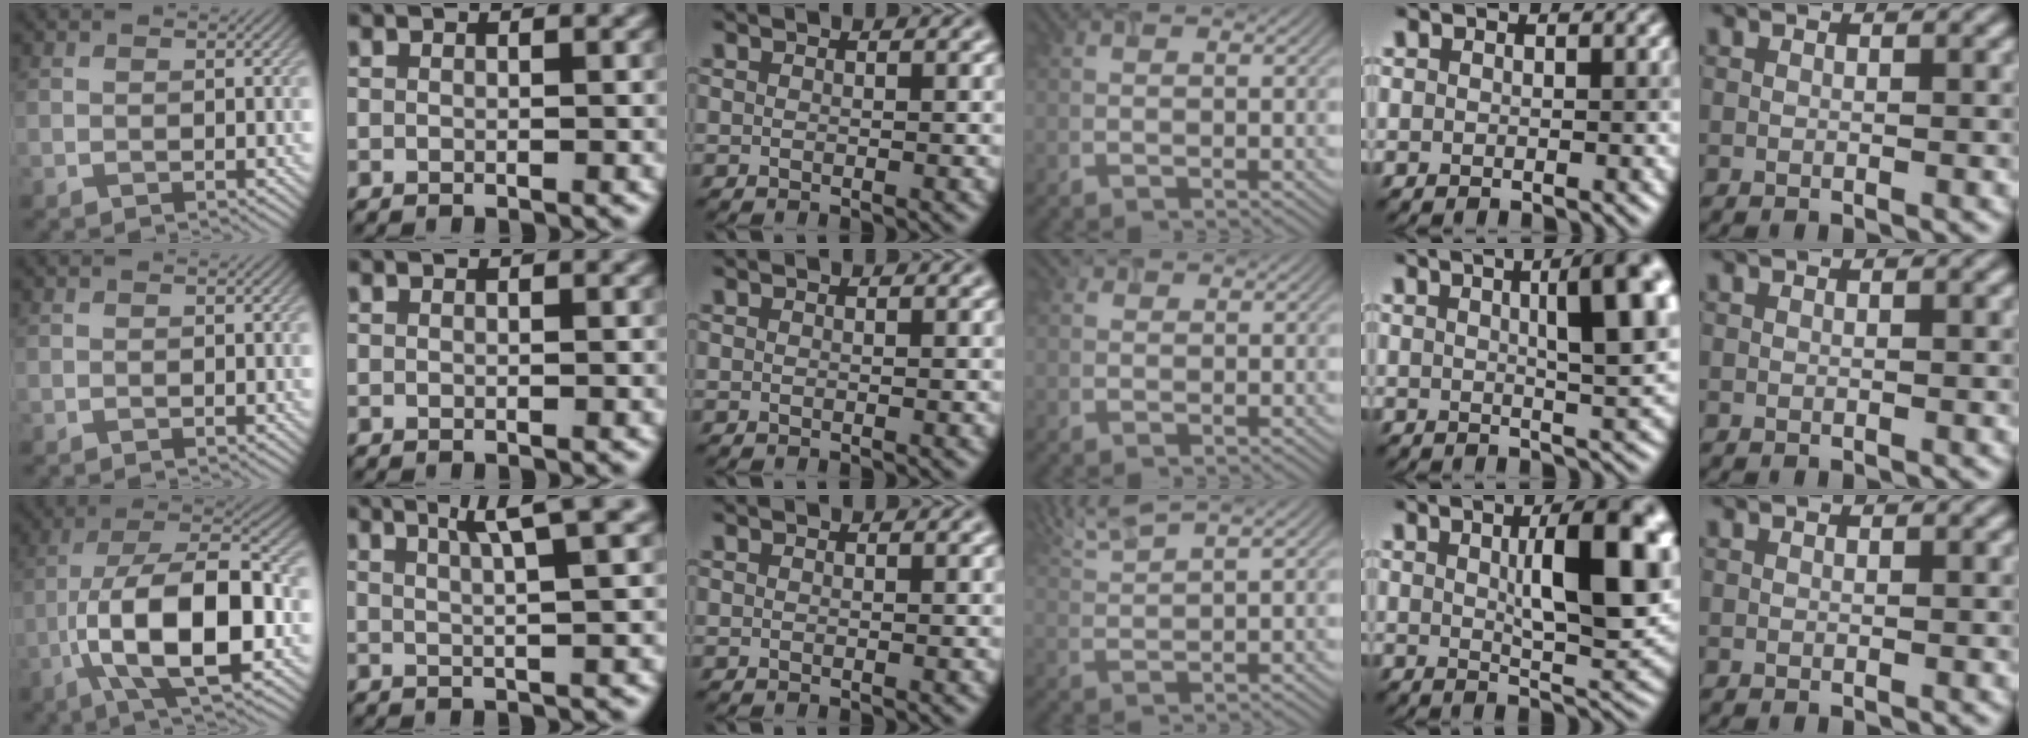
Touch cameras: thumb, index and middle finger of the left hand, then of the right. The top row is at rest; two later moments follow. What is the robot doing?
{"motion": "open", "object": "airpods case & airpods"}